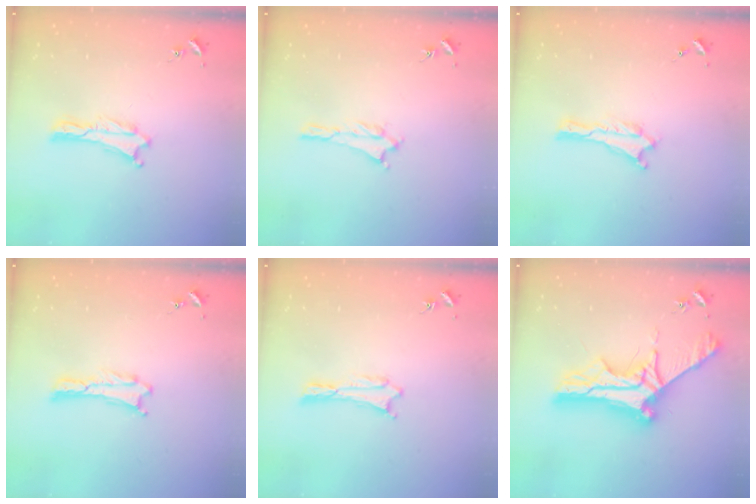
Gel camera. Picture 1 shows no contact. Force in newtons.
{"total": 1.4, "press": 1.4, "slide": 0.3}
{"total": 0.0}
{"total": 0.0}
{"total": 0.7, "press": 0.7, "slide": 0.1}
{"total": 11.2, "press": 11.2, "slide": 0.8}